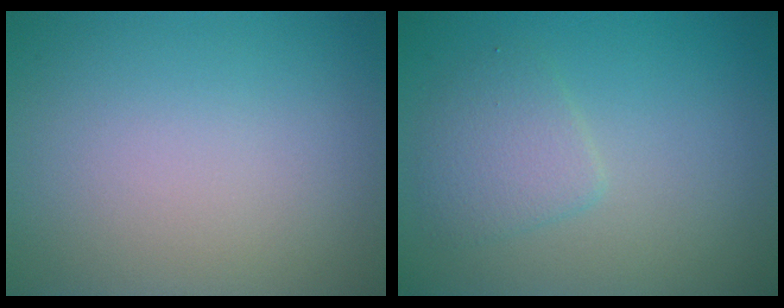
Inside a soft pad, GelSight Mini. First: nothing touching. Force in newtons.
{"total": 2.4, "press": 2.4, "slide": 0.1}